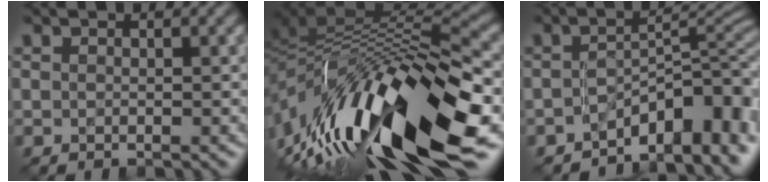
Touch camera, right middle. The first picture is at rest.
{"total": 16.9, "force": [-5.8, 6.1, 14.6], "torque": [-0.262, 0.017, -0.111]}
{"total": 8.1, "force": [-4.5, 3.1, 6.0], "torque": [-0.064, 0.009, -0.079]}